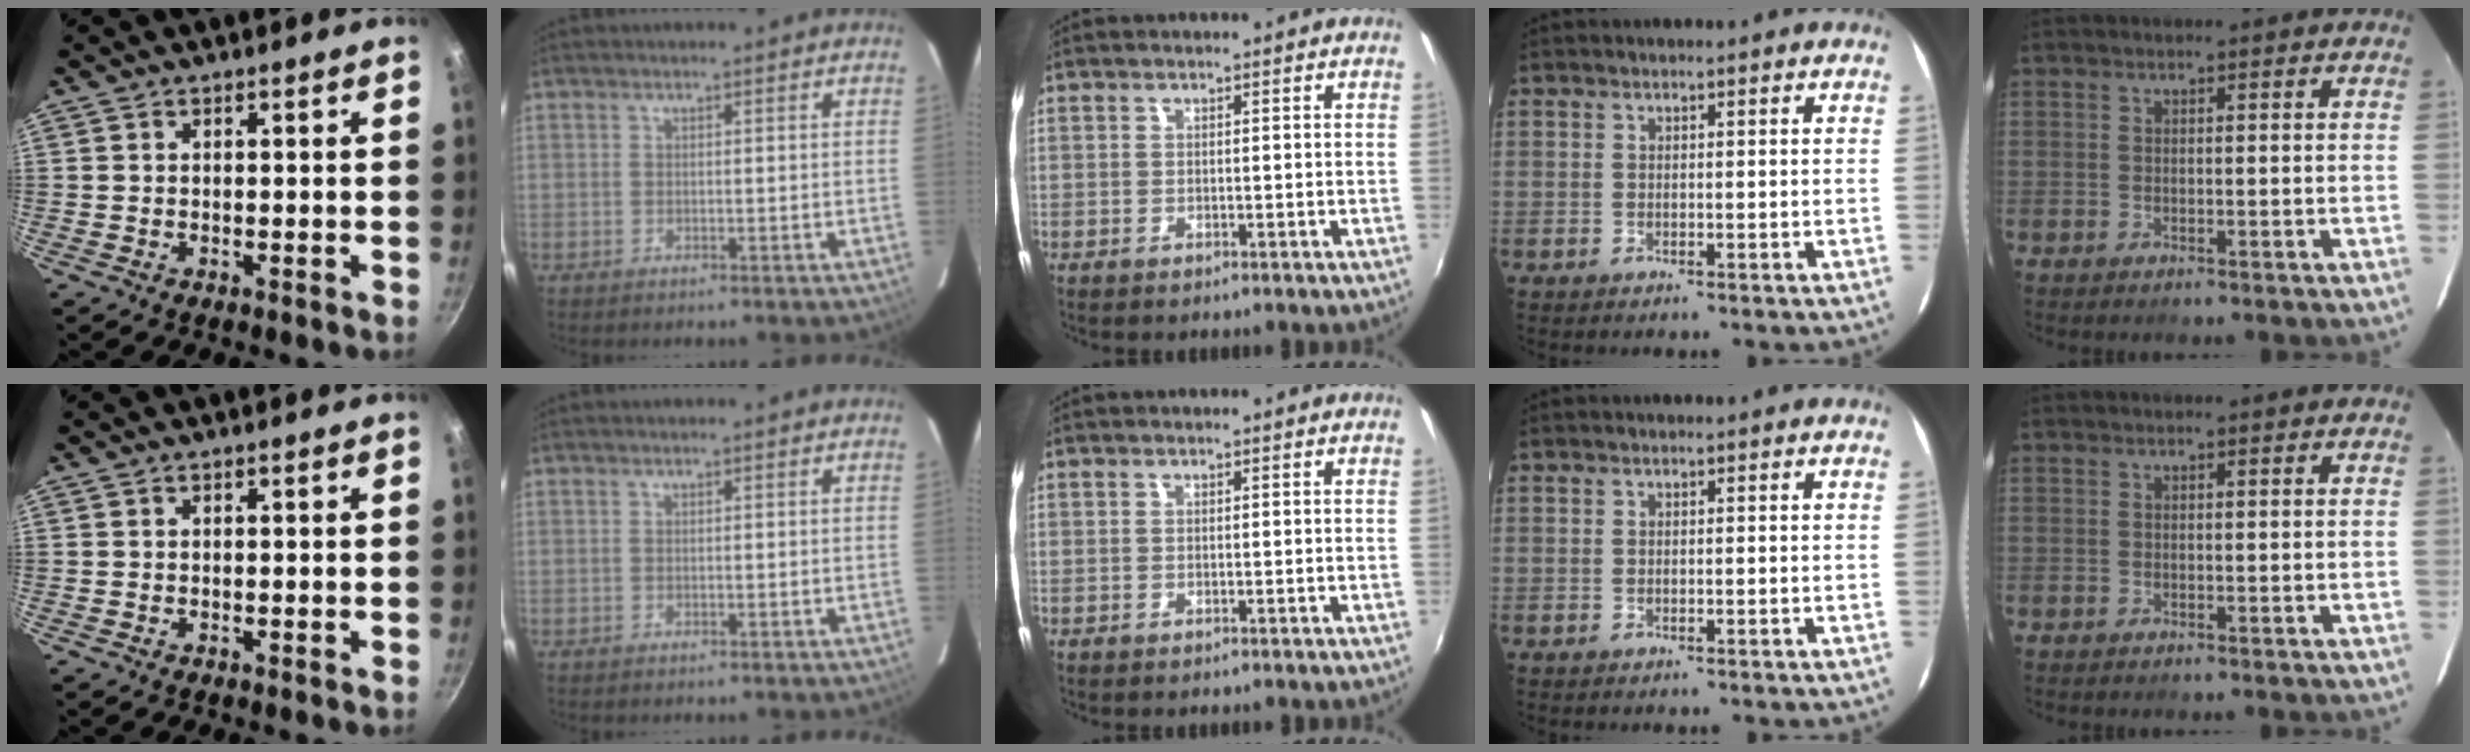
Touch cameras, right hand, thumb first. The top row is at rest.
{}